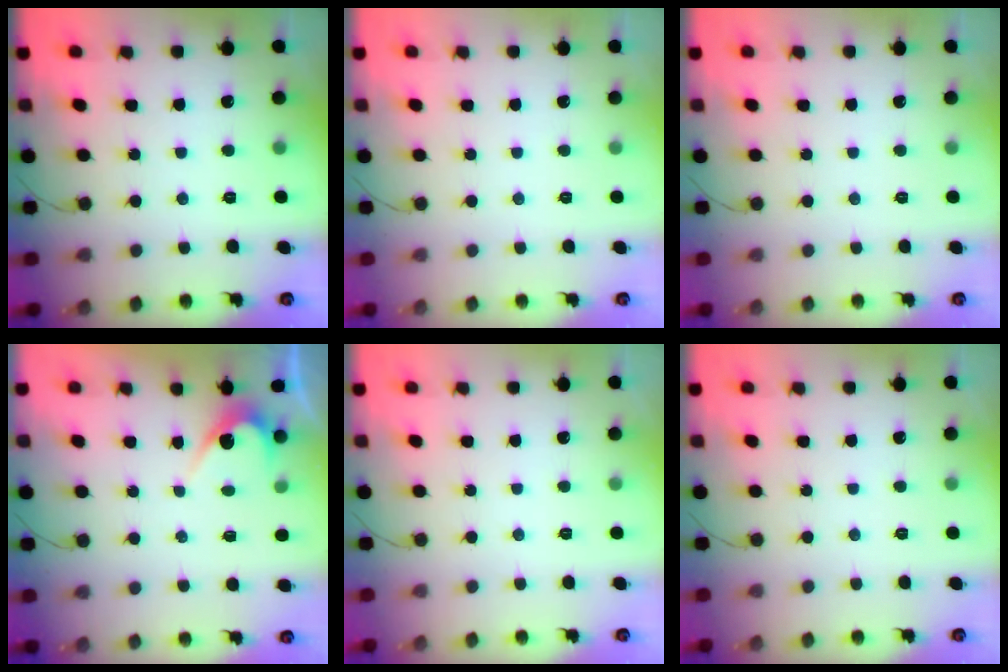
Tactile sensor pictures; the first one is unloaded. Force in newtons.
{"total": 0.0}
{"total": 0.0}
{"total": 3.0, "press": 3.0, "slide": 0.2}
{"total": 0.0}
{"total": 0.0}